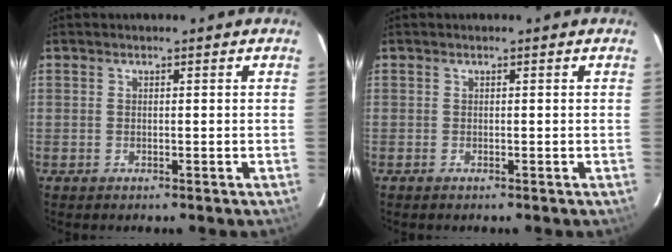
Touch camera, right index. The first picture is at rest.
{"total": 0.0}